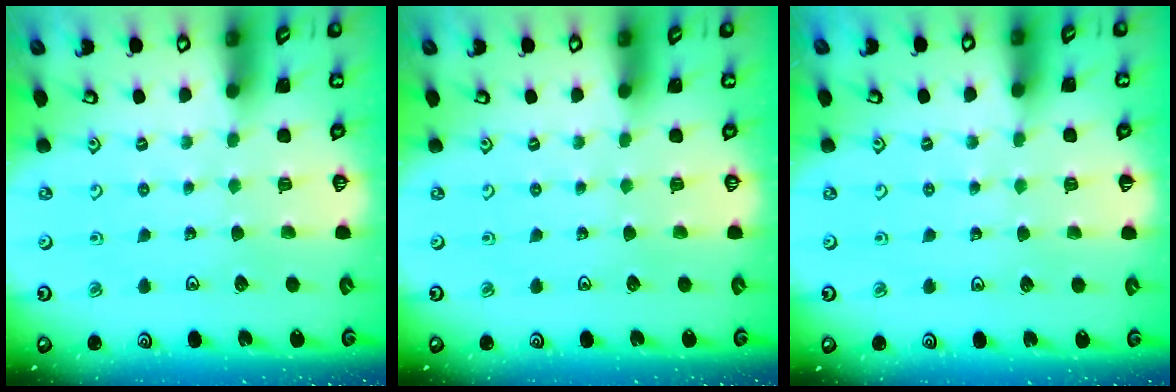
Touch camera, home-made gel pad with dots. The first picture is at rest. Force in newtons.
{"total": 0.0}
{"total": 2.2, "press": 2.1, "slide": 0.5}